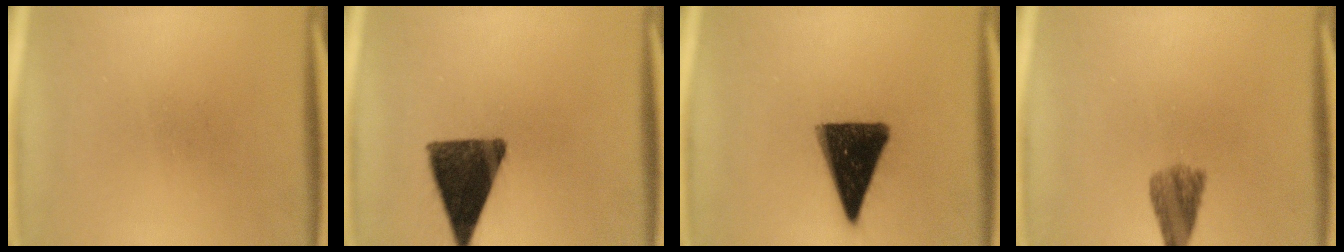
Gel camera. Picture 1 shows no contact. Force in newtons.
{"total": 13.0}
{"total": 14.2}
{"total": 4.5}